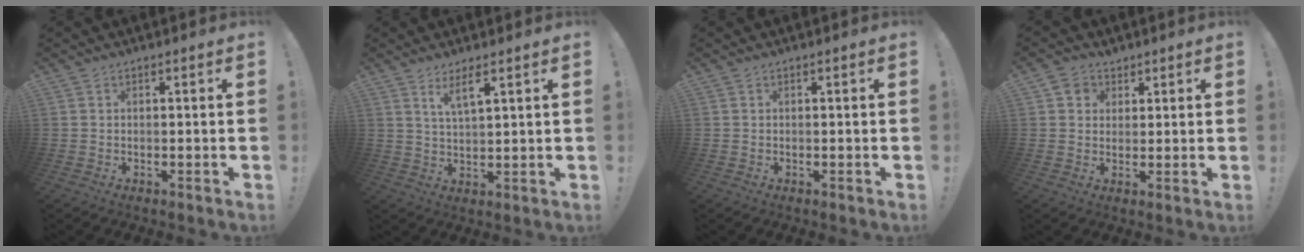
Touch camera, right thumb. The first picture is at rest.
{"total": 5.4, "force": [3.5, 0.9, 4.1], "torque": [-0.070, -0.014, 0.055]}
{"total": 0.0}
{"total": 4.6, "force": [2.5, 3.8, 0.7], "torque": [-0.006, -0.008, 0.047]}